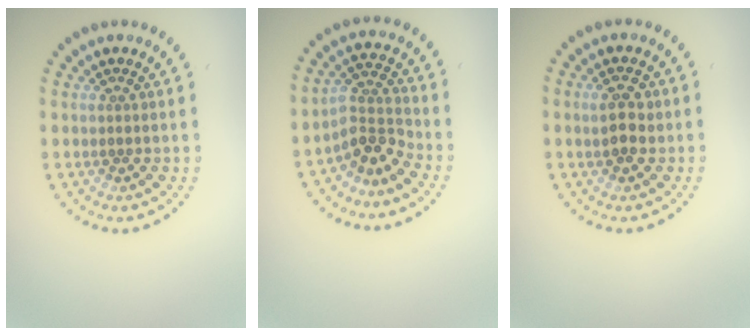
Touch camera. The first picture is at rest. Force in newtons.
{"total": 3.4, "press": 2.3, "slide": 2.5}
{"total": 2.4, "press": 2.3, "slide": 0.4}